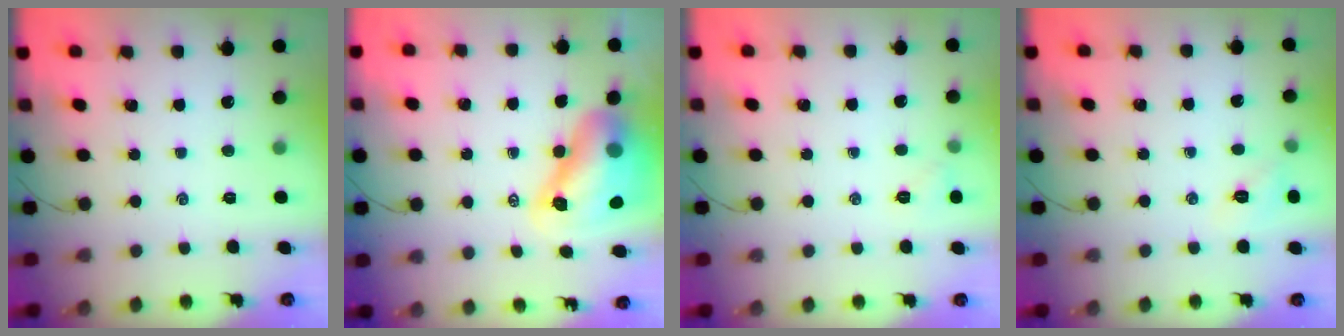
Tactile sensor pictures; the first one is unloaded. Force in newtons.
{"total": 14.2, "press": 13.7, "slide": 3.9}
{"total": 3.8, "press": 3.6, "slide": 1.1}
{"total": 6.1, "press": 5.9, "slide": 1.6}